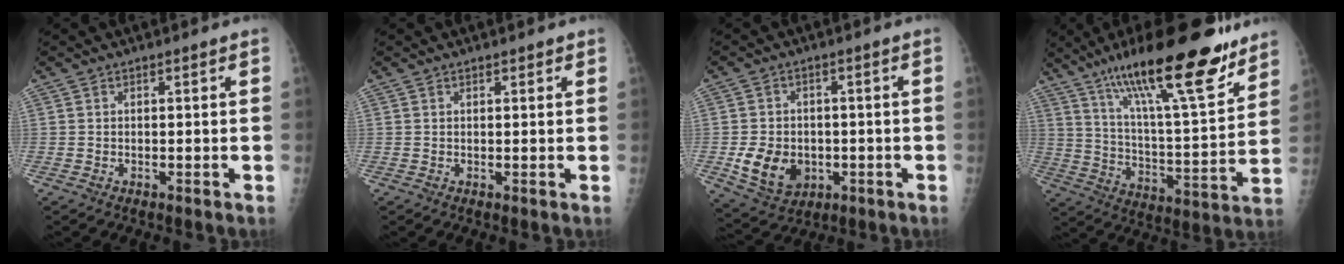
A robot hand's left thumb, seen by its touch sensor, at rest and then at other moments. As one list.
[{"total": 1.0, "force": [0.7, 0.4, 0.5], "torque": [-0.006, -0.002, 0.007]}, {"total": 9.6, "force": [-2.1, 7.6, 5.6], "torque": [-0.077, 0.003, -0.020]}, {"total": 25.3, "force": [17.1, 5.4, 17.8], "torque": [-0.267, -0.066, 0.283]}]